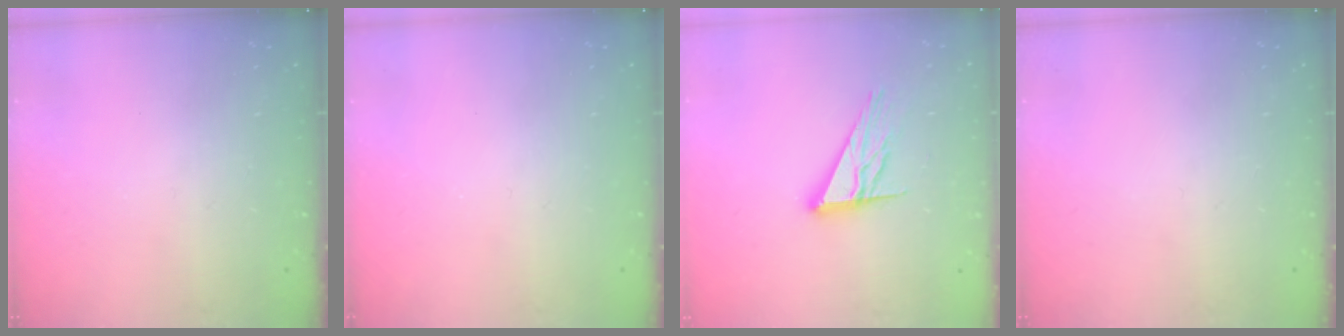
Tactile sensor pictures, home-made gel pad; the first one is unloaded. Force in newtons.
{"total": 0.0}
{"total": 12.3, "press": 12.3, "slide": 1.2}
{"total": 0.0}